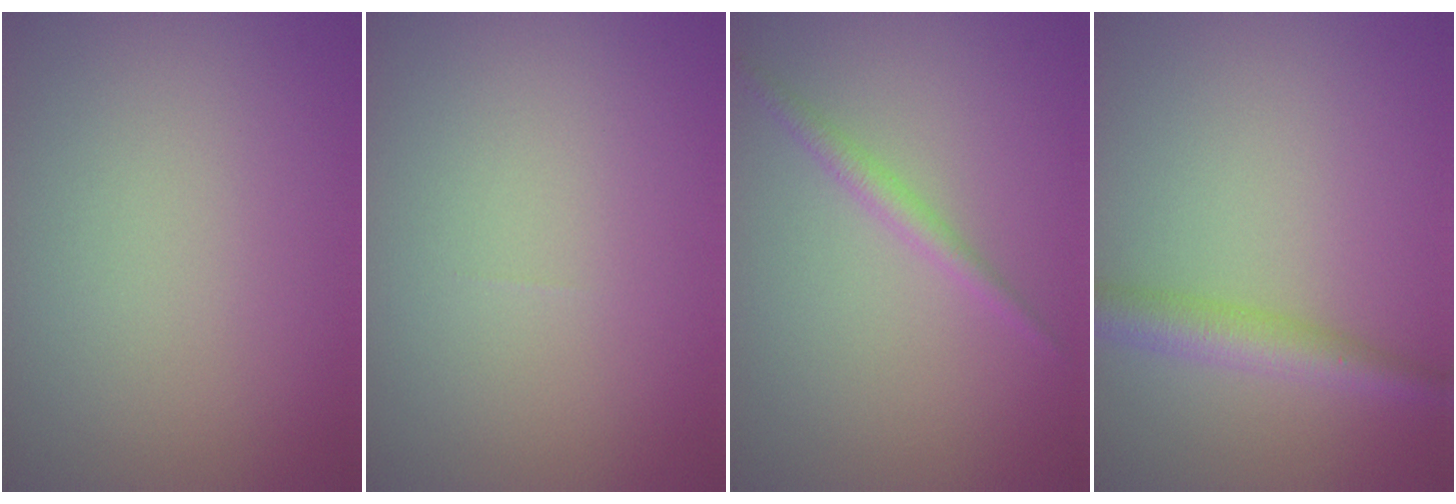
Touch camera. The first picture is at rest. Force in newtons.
{"total": 0.0}
{"total": 1.5, "press": 1.5, "slide": 0.0}
{"total": 3.6, "press": 3.6, "slide": 0.1}